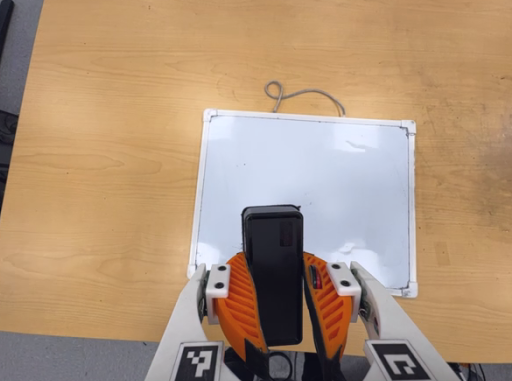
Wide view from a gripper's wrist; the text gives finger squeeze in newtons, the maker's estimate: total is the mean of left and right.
{"total": 11.5, "left": 8.2, "right": 14.7}